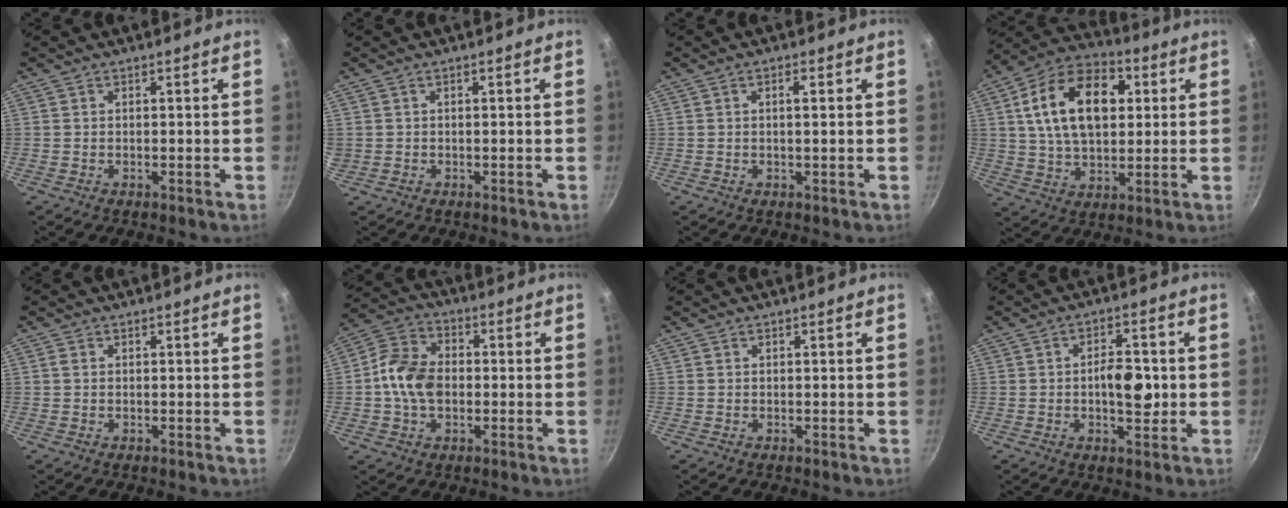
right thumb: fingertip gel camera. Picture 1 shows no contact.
{"total": 0.6, "force": [0.0, 0.6, -0.2], "torque": [0.003, 0.003, 0.005]}
{"total": 1.7, "force": [0.4, 0.3, 1.6], "torque": [-0.035, 0.003, 0.007]}
{"total": 19.2, "force": [4.4, 12.2, 14.2], "torque": [-0.215, 0.009, 0.064]}
{"total": 0.7, "force": [0.1, 0.5, 0.4], "torque": [-0.008, 0.002, 0.002]}
{"total": 10.8, "force": [-1.1, 7.9, 7.3], "torque": [-0.117, 0.026, -0.037]}
{"total": 0.0}
{"total": 7.2, "force": [-0.4, 3.6, 6.2], "torque": [-0.073, 0.005, -0.010]}